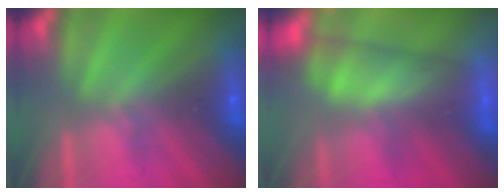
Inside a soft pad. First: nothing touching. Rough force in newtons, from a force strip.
{"total": 4.6}